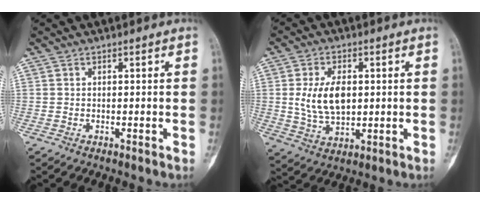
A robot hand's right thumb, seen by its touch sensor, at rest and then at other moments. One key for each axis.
{"total": 9.9, "fx": 1.1, "fy": 5.9, "fz": 7.8, "tx": -0.139, "ty": -0.007, "tz": 0.029}